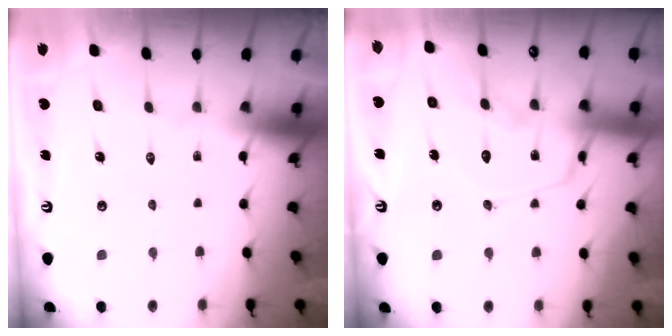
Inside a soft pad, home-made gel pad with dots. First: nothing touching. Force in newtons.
{"total": 13.8, "press": 13.8, "slide": 1.3}